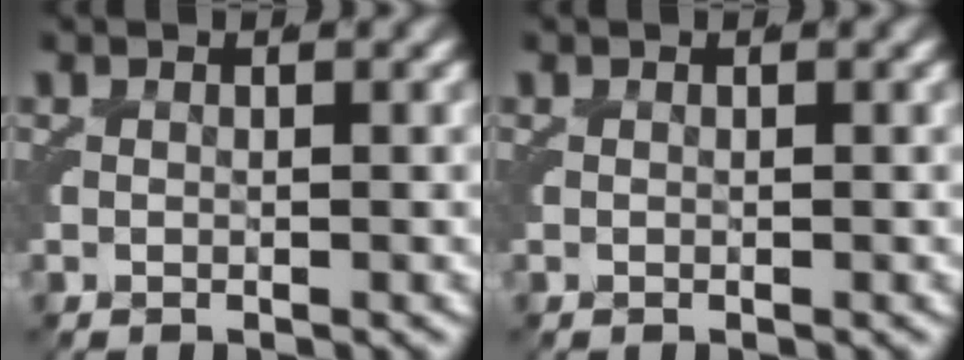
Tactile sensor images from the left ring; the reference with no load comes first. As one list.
[{"total": 0.0}]